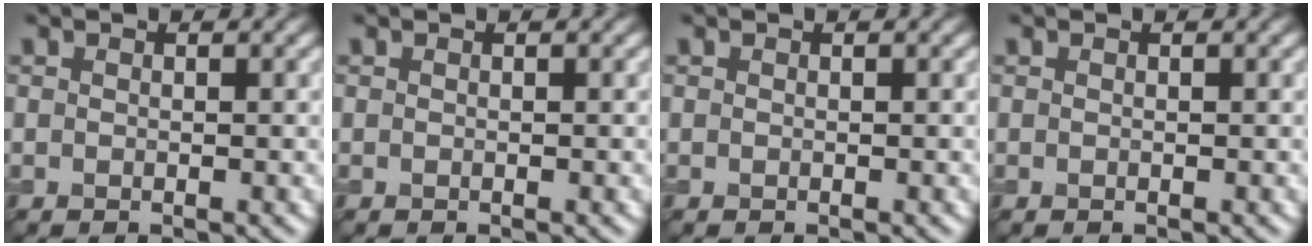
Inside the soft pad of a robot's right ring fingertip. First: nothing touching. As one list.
[{"total": 0.0}, {"total": 0.0}, {"total": 0.0}]